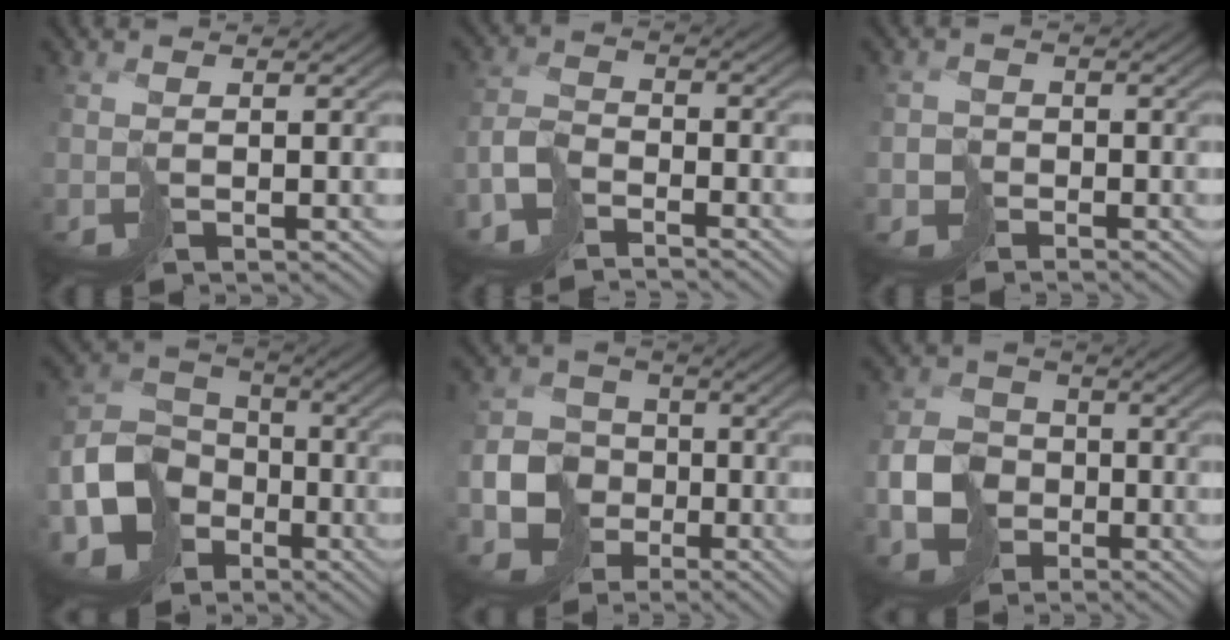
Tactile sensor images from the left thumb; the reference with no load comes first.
{"total": 4.5, "force": [-4.0, 1.7, 1.0], "torque": [-0.015, -0.001, -0.094]}
{"total": 2.5, "force": [-1.7, 1.9, -0.1], "torque": [0.007, -0.005, -0.042]}
{"total": 11.9, "force": [-5.4, 9.2, 5.2], "torque": [-0.117, -0.036, -0.107]}
{"total": 7.3, "force": [-2.9, 6.2, 2.4], "torque": [-0.048, -0.013, -0.067]}
{"total": 7.1, "force": [-2.7, 5.9, 2.9], "torque": [-0.056, -0.013, -0.062]}